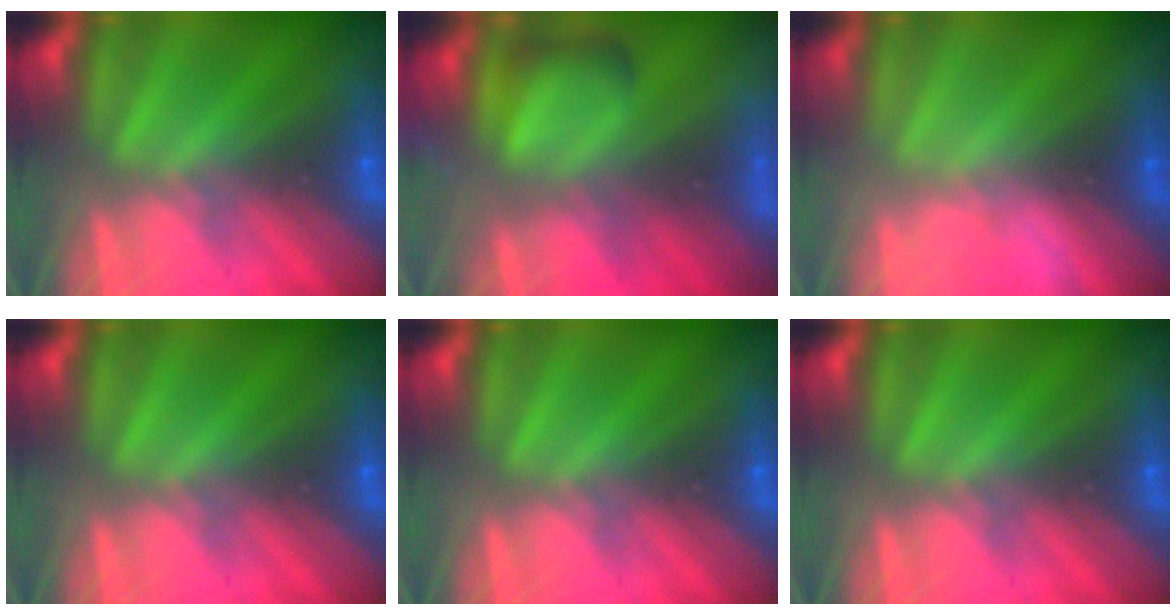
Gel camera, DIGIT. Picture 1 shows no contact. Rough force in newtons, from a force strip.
{"total": 5.8}
{"total": 2.8}
{"total": 0.0}
{"total": 0.0}
{"total": 0.0}